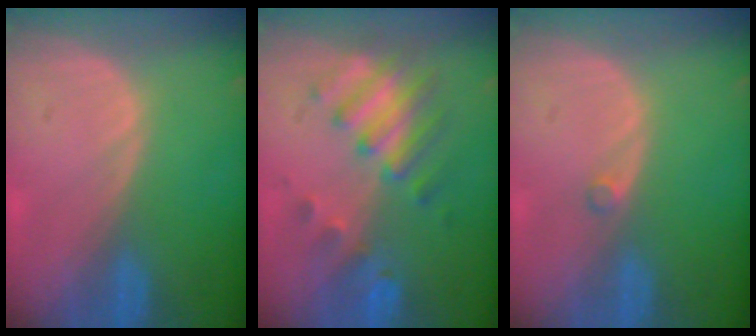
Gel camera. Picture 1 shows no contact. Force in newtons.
{"total": 7.6, "press": 7.0, "slide": 3.0}
{"total": 0.7, "press": 0.7, "slide": 0.1}